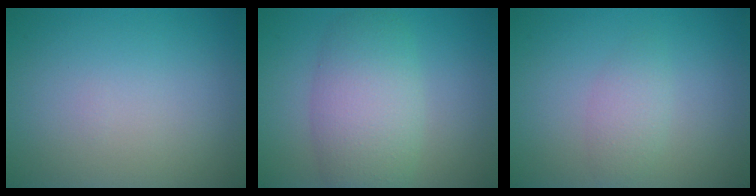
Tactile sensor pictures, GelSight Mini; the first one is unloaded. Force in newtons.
{"total": 5.9, "press": 5.9, "slide": 0.3}
{"total": 1.8, "press": 1.8, "slide": 0.1}